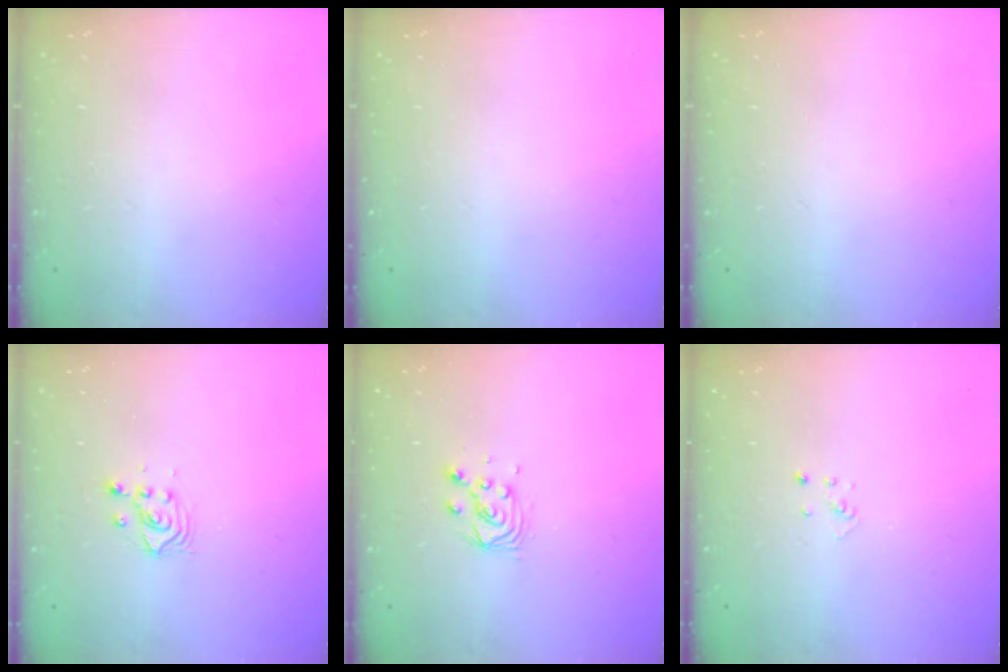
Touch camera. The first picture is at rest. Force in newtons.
{"total": 0.0}
{"total": 0.0}
{"total": 3.4, "press": 3.4, "slide": 0.4}
{"total": 5.5, "press": 5.5, "slide": 0.5}
{"total": 2.1, "press": 2.1, "slide": 0.1}